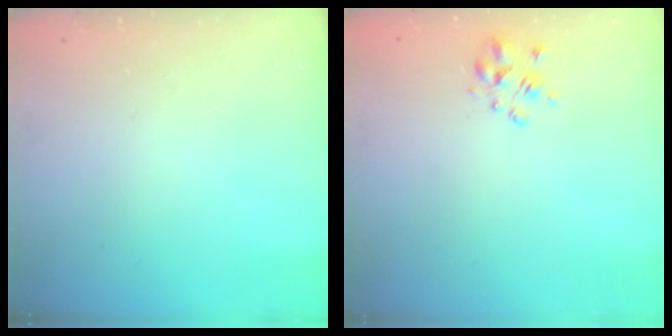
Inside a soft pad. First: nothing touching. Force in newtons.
{"total": 2.5, "press": 2.4, "slide": 0.8}